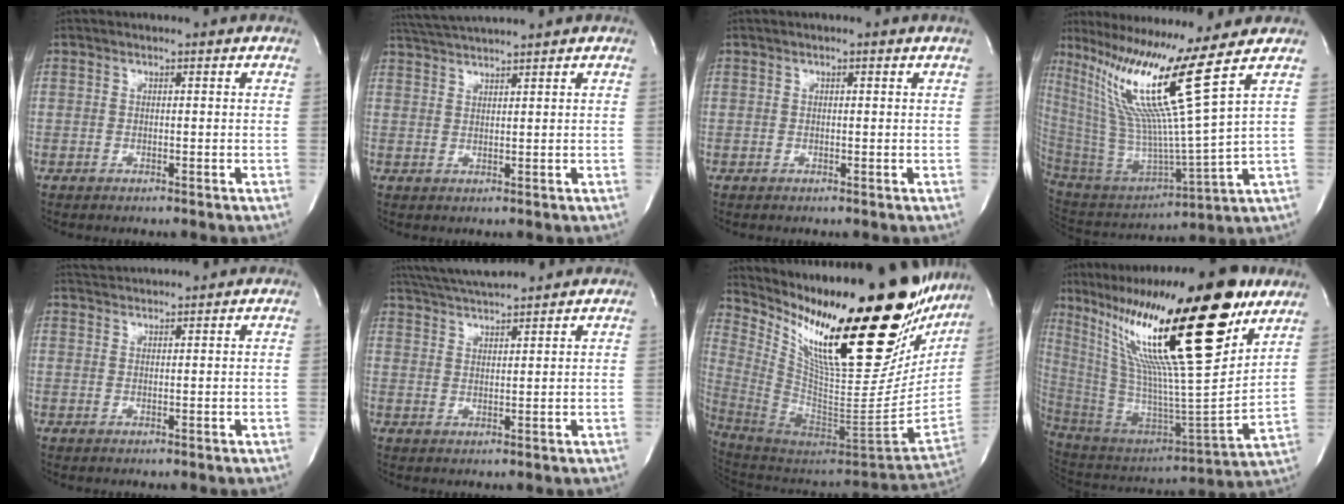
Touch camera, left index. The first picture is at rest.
{"total": 4.8, "force": [4.4, -1.6, 1.3], "torque": [-0.027, 0.010, 0.084]}
{"total": 0.7, "force": [0.2, 0.0, 0.7], "torque": [-0.015, -0.003, 0.001]}
{"total": 19.3, "force": [11.1, -3.5, 15.4], "torque": [-0.290, -0.037, 0.203]}
{"total": 2.8, "force": [2.7, -0.7, 0.1], "torque": [-0.004, 0.013, 0.056]}
{"total": 7.7, "force": [7.1, -0.4, 2.8], "torque": [-0.060, 0.018, 0.123]}
{"total": 35.5, "force": [22.8, 9.2, 25.5], "torque": [-0.406, -0.017, 0.357]}
{"total": 32.7, "force": [19.9, 3.2, 25.7], "torque": [-0.470, 0.000, 0.341]}